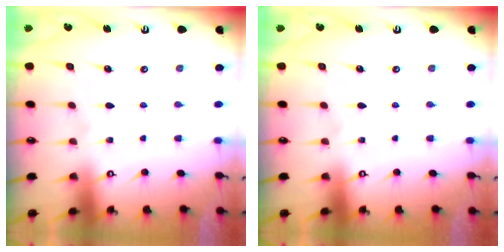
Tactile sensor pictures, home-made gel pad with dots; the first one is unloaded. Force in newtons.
{"total": 0.0}